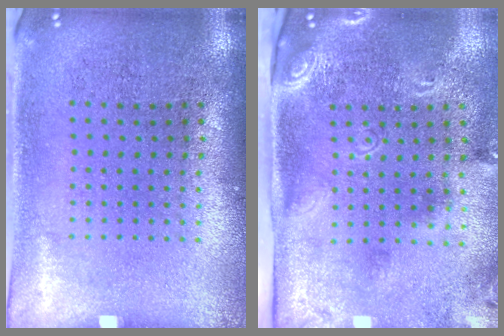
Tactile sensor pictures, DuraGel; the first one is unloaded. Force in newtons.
{"total": 2.5, "press": 1.7, "slide": 1.8}